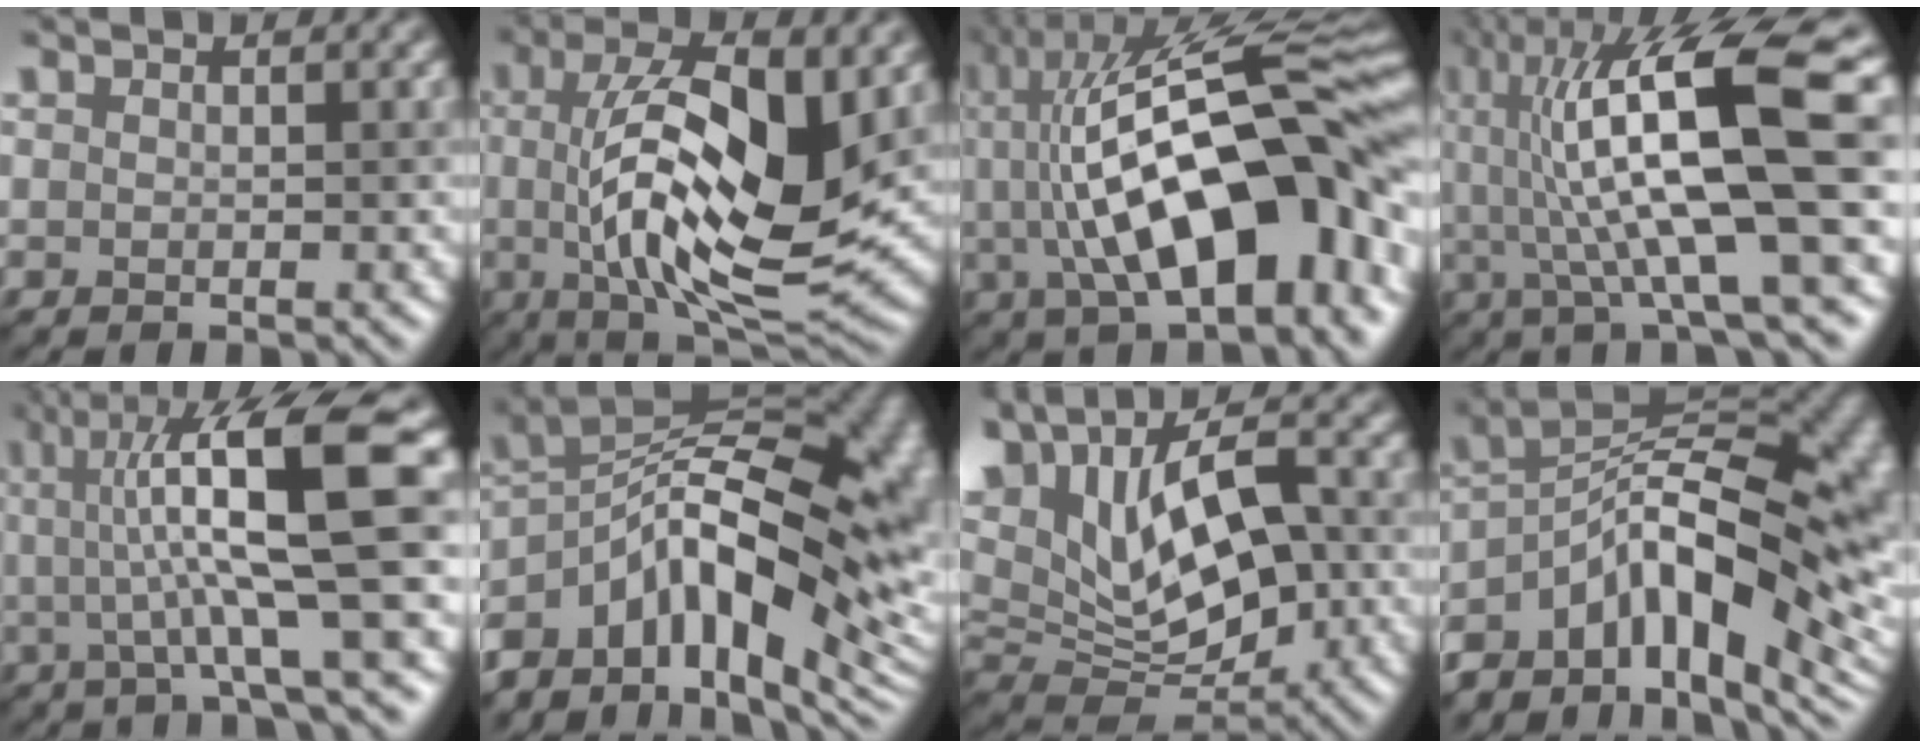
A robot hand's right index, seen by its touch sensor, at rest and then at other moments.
{"total": 12.8, "force": [0.9, 4.6, 12.0], "torque": [-0.200, -0.004, 0.015]}
{"total": 16.1, "force": [0.1, 6.0, 15.0], "torque": [-0.214, 0.035, -0.006]}
{"total": 13.6, "force": [2.3, 3.1, 13.0], "torque": [-0.228, 0.016, 0.045]}
{"total": 11.5, "force": [1.9, 2.2, 11.1], "torque": [-0.161, 0.016, 0.030]}
{"total": 16.1, "force": [-4.4, 7.9, 13.3], "torque": [-0.202, 0.012, -0.068]}
{"total": 12.9, "force": [2.7, 7.8, 9.9], "torque": [-0.207, 0.021, 0.051]}
{"total": 14.5, "force": [-4.8, 6.0, 12.3], "torque": [-0.186, 0.019, -0.077]}